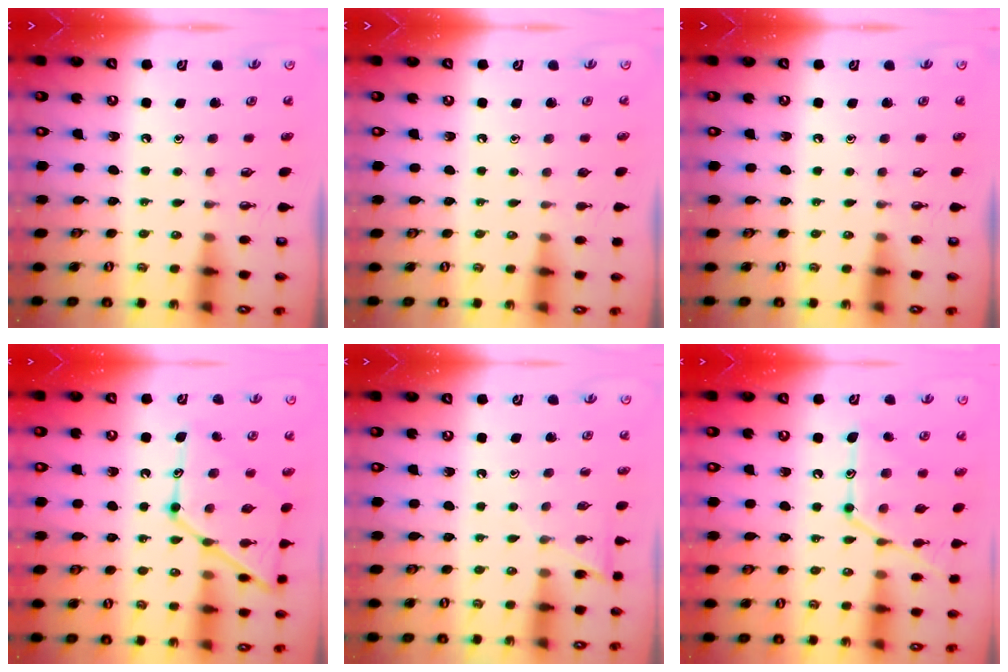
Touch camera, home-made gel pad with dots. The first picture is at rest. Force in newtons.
{"total": 0.0}
{"total": 0.0}
{"total": 17.2, "press": 17.1, "slide": 1.5}
{"total": 6.5, "press": 6.4, "slide": 0.4}
{"total": 16.2, "press": 16.1, "slide": 1.4}